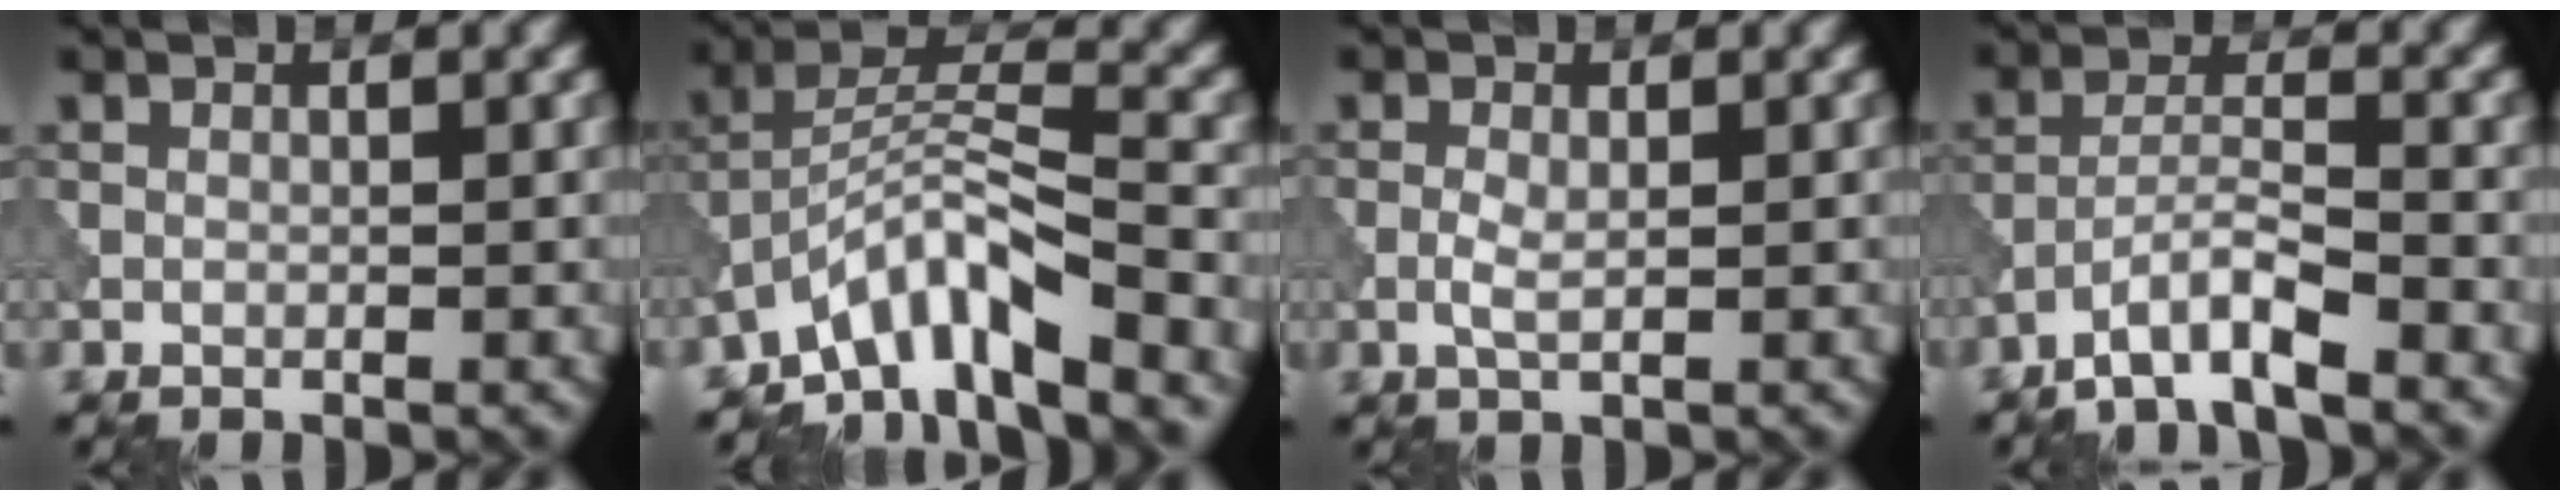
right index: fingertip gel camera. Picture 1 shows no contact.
{"total": 7.3, "force": [-5.5, 1.5, 4.6], "torque": [-0.075, 0.010, -0.108]}
{"total": 1.4, "force": [-0.2, 0.5, 1.3], "torque": [-0.030, 0.001, -0.006]}
{"total": 4.3, "force": [-3.2, 0.5, 2.8], "torque": [-0.051, 0.009, -0.068]}